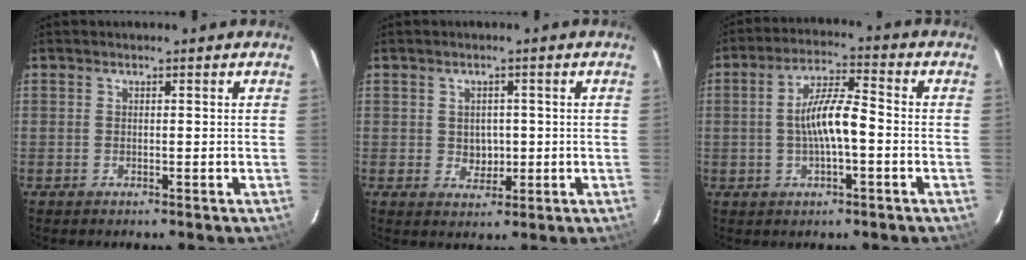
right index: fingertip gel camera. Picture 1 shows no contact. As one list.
[{"total": 3.5, "force": [0.0, 3.1, 1.6], "torque": [-0.025, 0.001, 0.007]}, {"total": 8.3, "force": [-1.3, 2.0, 8.0], "torque": [-0.152, 0.011, -0.021]}]